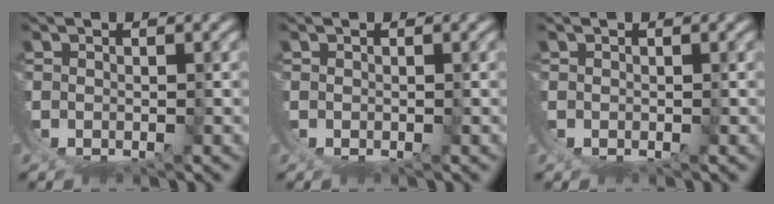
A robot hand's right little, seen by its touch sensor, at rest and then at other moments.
{"total": 0.0}
{"total": 0.0}